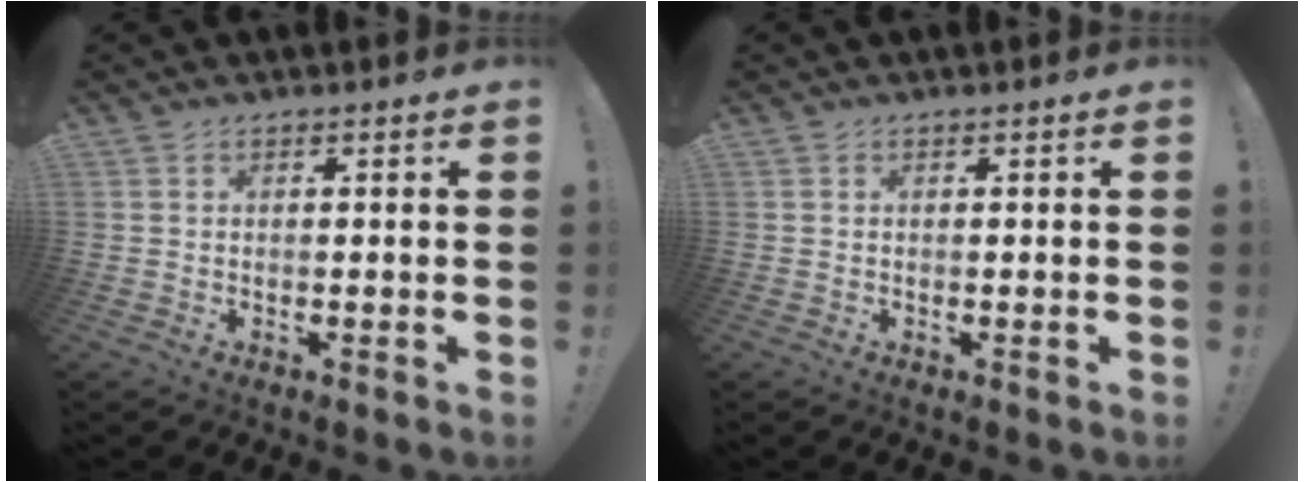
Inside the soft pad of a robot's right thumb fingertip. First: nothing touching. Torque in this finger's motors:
{"motor_torque": [-0.11, 0.11, 0.04, -0.04, 0.00]}